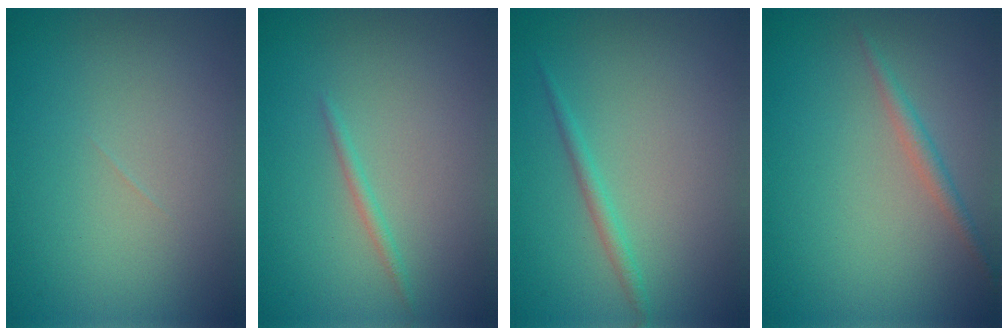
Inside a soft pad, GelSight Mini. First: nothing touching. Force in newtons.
{"total": 0.5, "press": 0.5, "slide": 0.1}
{"total": 1.2, "press": 1.2, "slide": 0.1}
{"total": 1.4, "press": 1.4, "slide": 0.0}